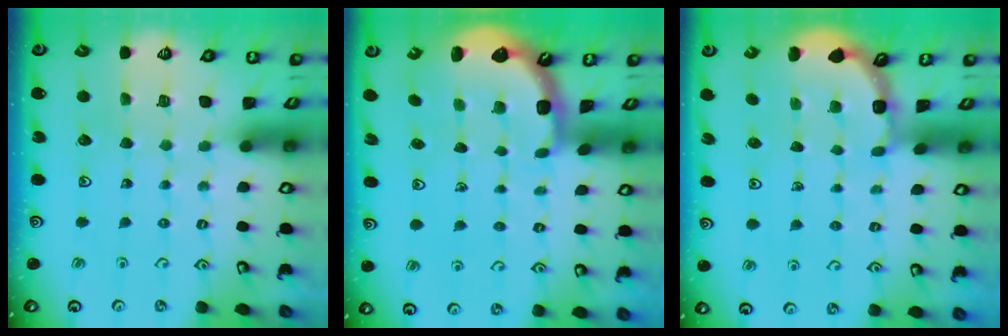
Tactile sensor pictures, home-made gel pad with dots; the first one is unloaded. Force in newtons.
{"total": 2.4, "press": 1.7, "slide": 1.7}
{"total": 1.5, "press": 1.5, "slide": 0.2}